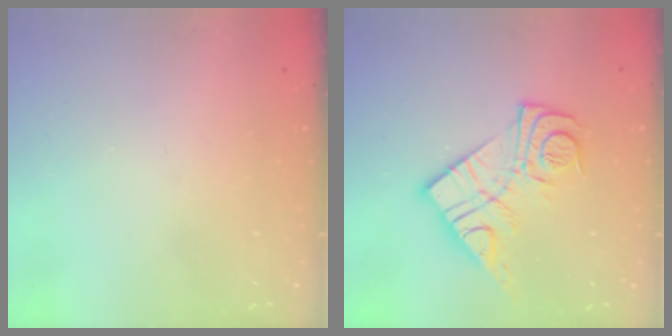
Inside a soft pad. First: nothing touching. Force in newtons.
{"total": 16.3, "press": 16.2, "slide": 1.4}